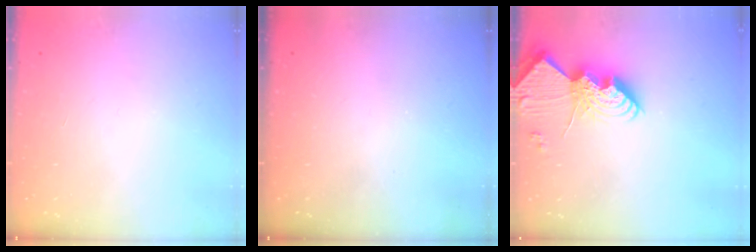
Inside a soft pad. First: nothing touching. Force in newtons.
{"total": 0.0}
{"total": 13.7, "press": 13.7, "slide": 1.2}